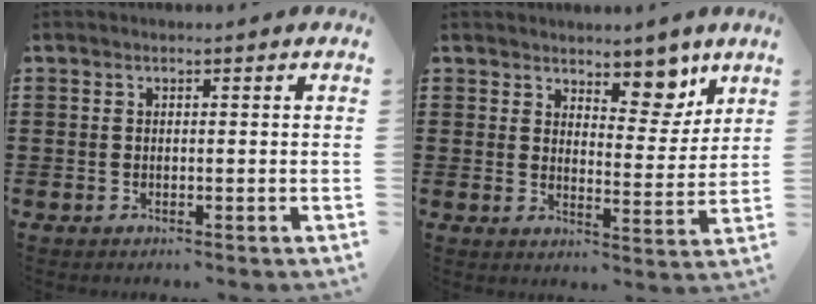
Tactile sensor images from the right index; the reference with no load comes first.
{"total": 6.9, "force": [5.5, 3.1, 2.9], "torque": [-0.045, -0.025, 0.094]}